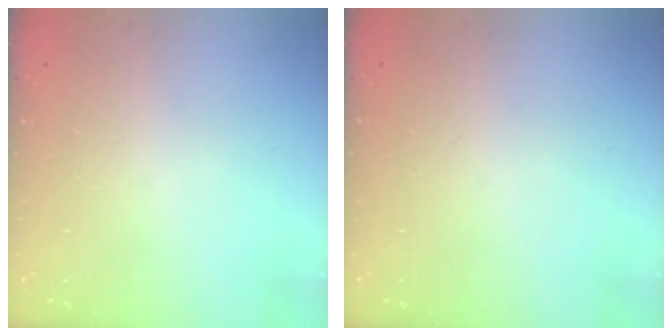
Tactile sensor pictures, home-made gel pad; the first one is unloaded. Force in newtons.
{"total": 0.0}